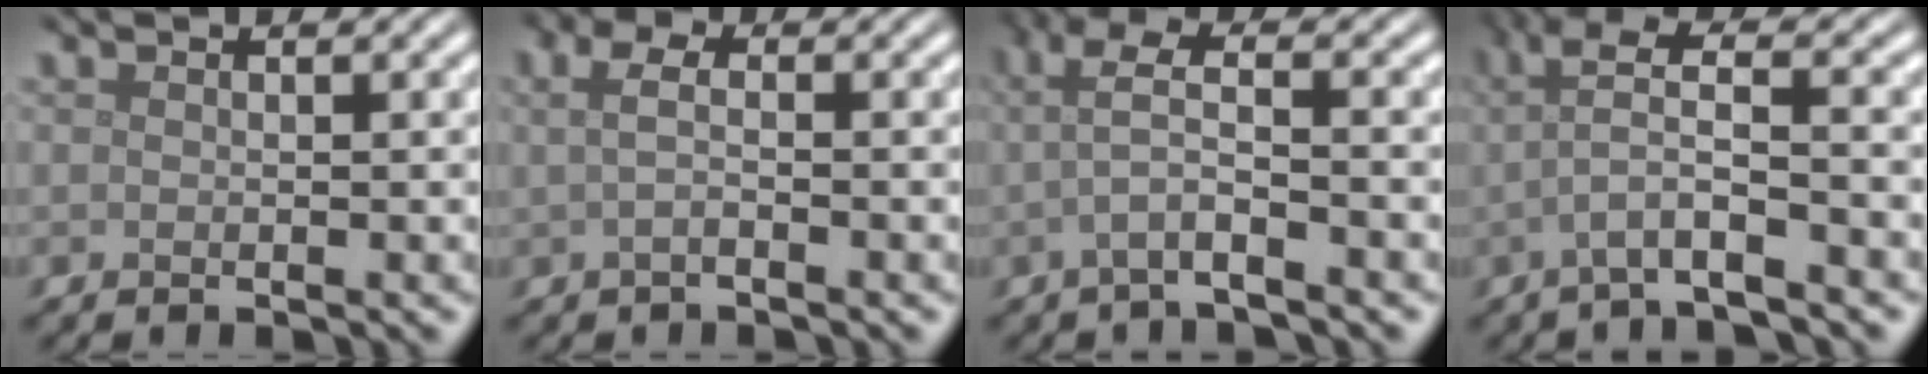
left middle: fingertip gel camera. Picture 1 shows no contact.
{"total": 1.8, "force": [-0.1, 0.7, 1.6], "torque": [-0.037, 0.002, -0.006]}
{"total": 3.4, "force": [-0.4, 0.8, 3.3], "torque": [-0.070, 0.006, -0.011]}
{"total": 4.7, "force": [-0.5, 0.8, 4.6], "torque": [-0.084, 0.008, -0.014]}